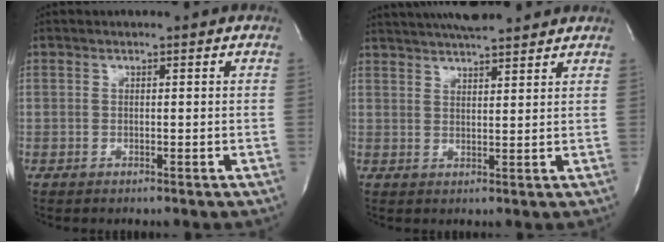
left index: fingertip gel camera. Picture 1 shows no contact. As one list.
[{"total": 12.1, "force": [10.7, 1.5, 5.3], "torque": [-0.093, 0.026, 0.159]}]